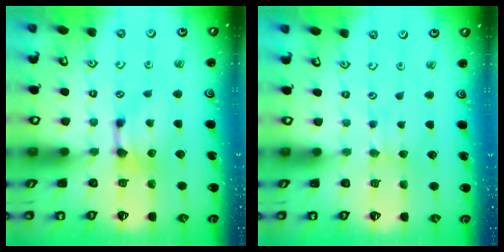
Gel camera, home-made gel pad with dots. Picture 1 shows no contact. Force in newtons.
{"total": 2.3, "press": 2.3, "slide": 0.4}